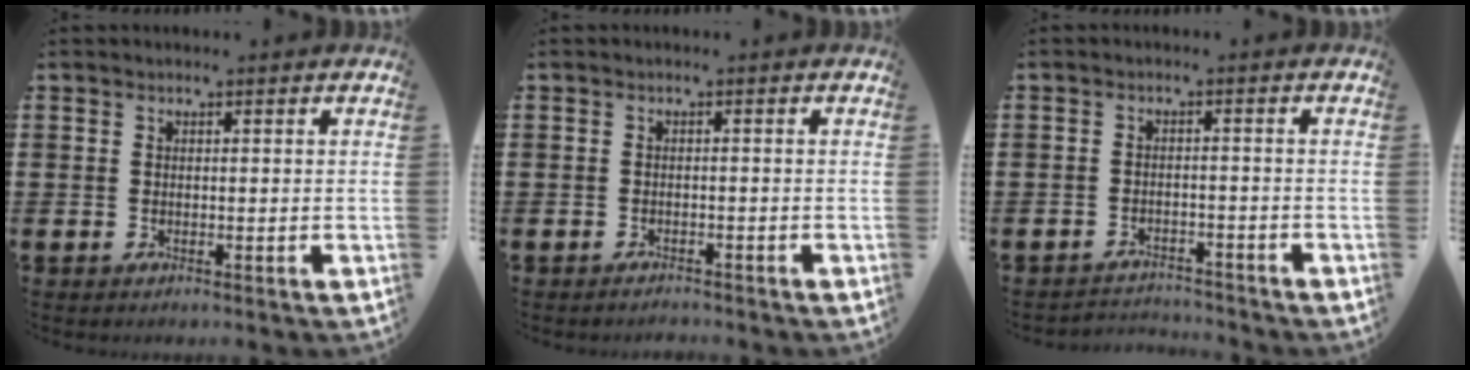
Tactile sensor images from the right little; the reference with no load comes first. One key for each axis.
{"total": 0.9, "fx": -0.9, "fy": 0.0, "fz": 0.0, "tx": -0.002, "ty": 0.000, "tz": -0.018}
{"total": 2.2, "fx": -2.2, "fy": 0.1, "fz": -0.3, "tx": -0.003, "ty": 0.002, "tz": -0.050}